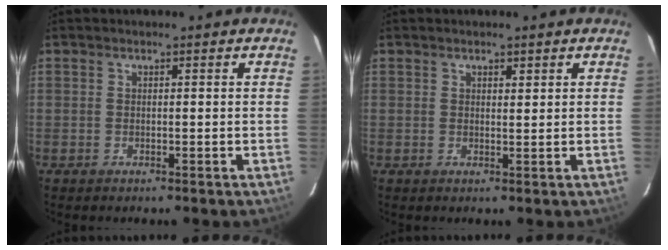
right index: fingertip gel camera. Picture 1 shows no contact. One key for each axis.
{"total": 1.1, "fx": 0.8, "fy": 0.3, "fz": 0.6, "tx": -0.013, "ty": 0.000, "tz": 0.013}